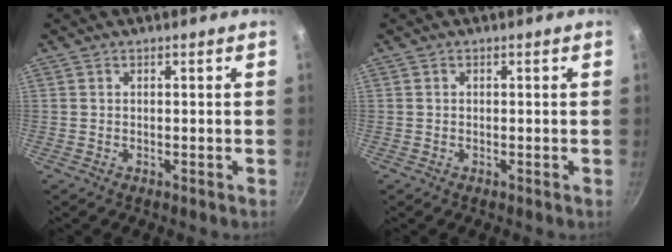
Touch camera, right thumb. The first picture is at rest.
{"total": 0.0}